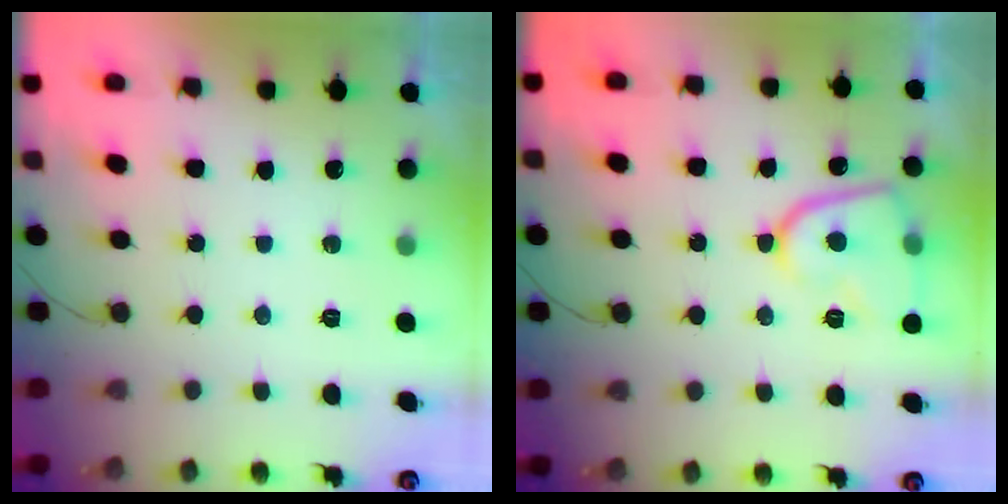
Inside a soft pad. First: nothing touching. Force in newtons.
{"total": 11.9, "press": 11.8, "slide": 1.5}